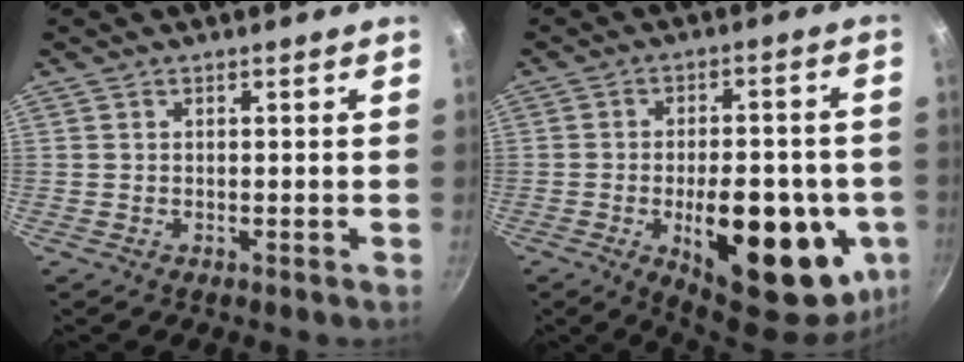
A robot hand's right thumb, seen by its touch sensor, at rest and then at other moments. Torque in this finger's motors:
{"motor_torque": [2.30, 2.74, 2.16, -0.60, 0.37]}